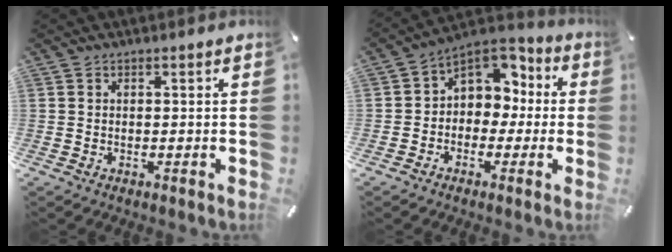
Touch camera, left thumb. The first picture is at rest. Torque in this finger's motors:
{"motor_torque": [0.66, 0.63, 0.72, 0.55, 0.11]}